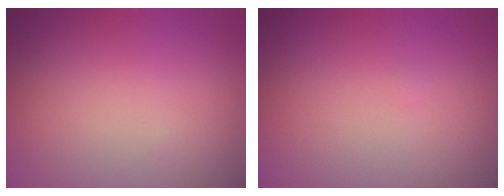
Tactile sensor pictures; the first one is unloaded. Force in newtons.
{"total": 0.0}